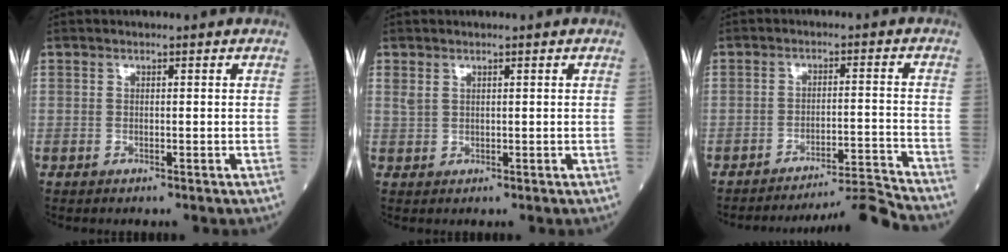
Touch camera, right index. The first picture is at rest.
{"total": 1.0, "force": [0.7, 0.5, 0.5], "torque": [-0.015, 0.009, 0.020]}
{"total": 9.3, "force": [-8.5, -3.6, -0.5], "torque": [0.011, 0.011, -0.134]}